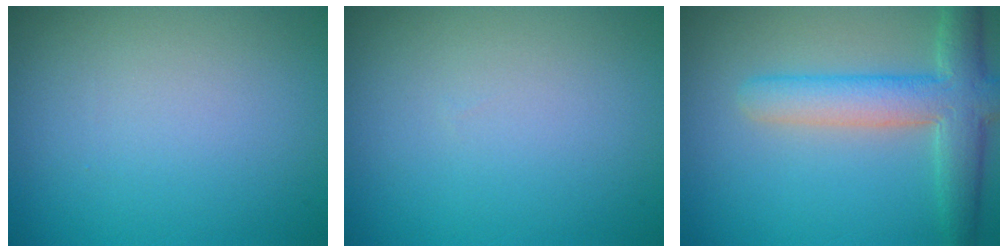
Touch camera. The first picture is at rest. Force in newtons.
{"total": 0.0}
{"total": 5.8, "press": 5.8, "slide": 0.4}